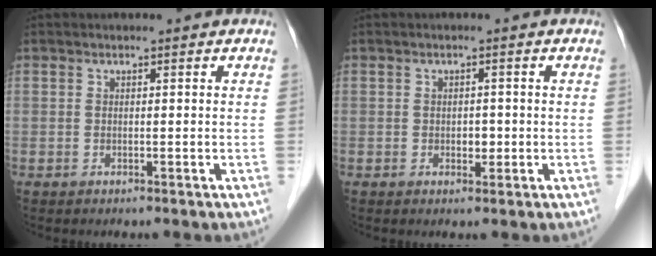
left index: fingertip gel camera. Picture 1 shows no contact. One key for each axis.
{"total": 1.5, "fx": -0.4, "fy": 1.0, "fz": 1.0, "tx": -0.015, "ty": 0.000, "tz": -0.003}